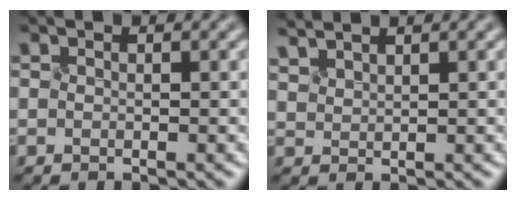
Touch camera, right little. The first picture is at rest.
{"total": 2.1, "force": [1.9, 0.4, 0.6], "torque": [-0.025, 0.005, 0.043]}